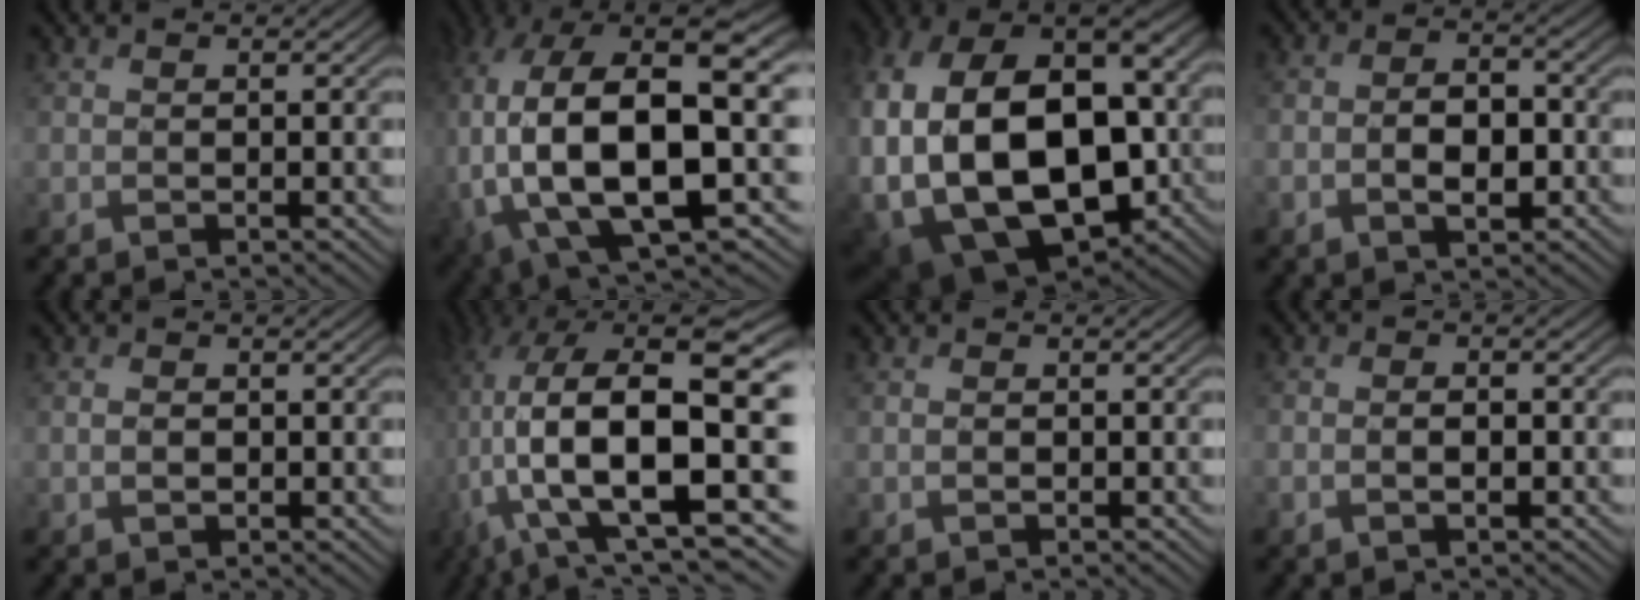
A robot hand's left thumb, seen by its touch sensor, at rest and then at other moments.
{"total": 19.9, "force": [-2.3, 10.3, 16.9], "torque": [-0.372, -0.045, -0.021]}
{"total": 21.8, "force": [-4.1, 14.5, 15.8], "torque": [-0.334, -0.052, -0.047]}
{"total": 4.9, "force": [-1.9, 3.1, 3.4], "torque": [-0.048, -0.006, -0.043]}
{"total": 1.4, "force": [-0.6, 0.9, 0.9], "torque": [-0.016, -0.002, -0.012]}
{"total": 20.6, "force": [0.3, 10.3, 17.8], "torque": [-0.349, -0.013, 0.013]}
{"total": 0.9, "force": [-0.6, 0.5, 0.4], "torque": [-0.007, -0.001, -0.010]}
{"total": 2.2, "force": [-1.1, 1.2, 1.5], "torque": [-0.016, -0.002, -0.023]}